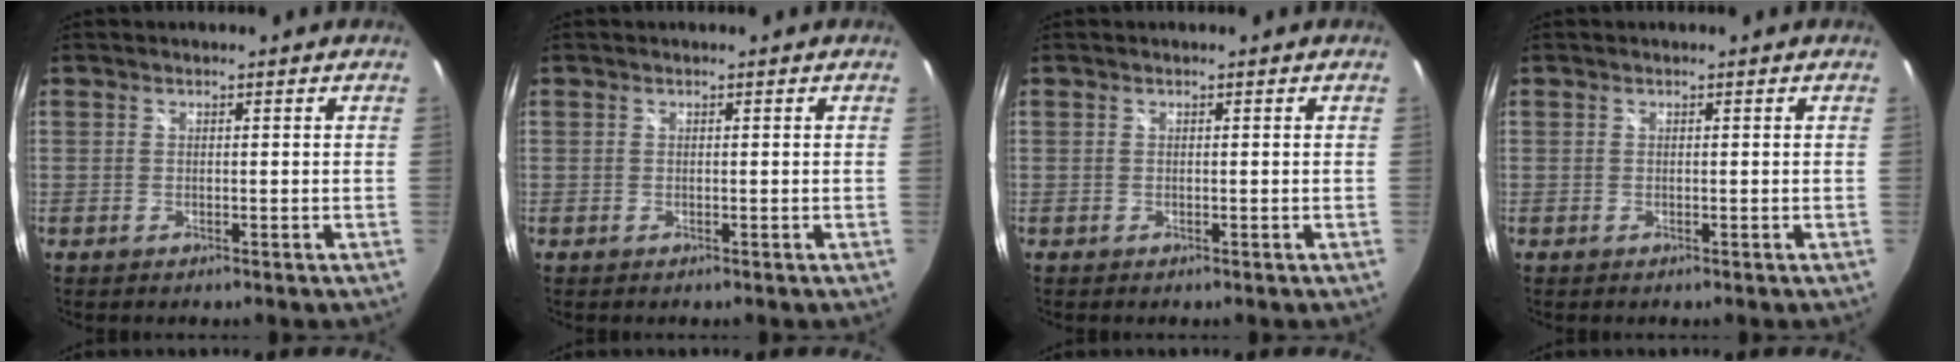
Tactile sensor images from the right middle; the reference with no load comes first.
{"total": 0.0}
{"total": 0.0}
{"total": 0.0}